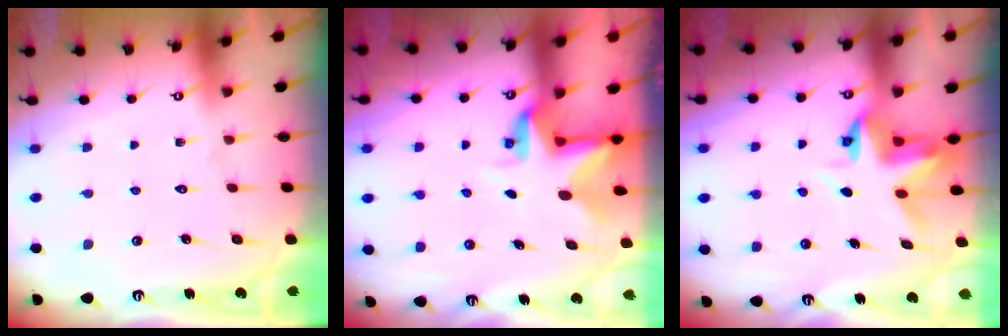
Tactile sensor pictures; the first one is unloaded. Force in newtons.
{"total": 4.3, "press": 4.3, "slide": 0.1}
{"total": 4.2, "press": 4.2, "slide": 0.3}